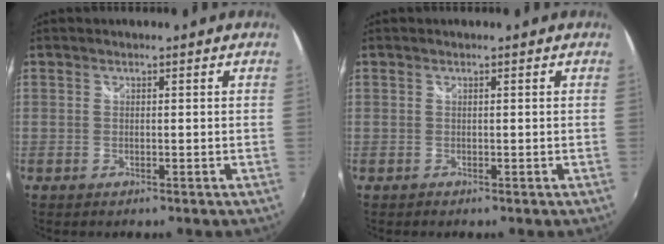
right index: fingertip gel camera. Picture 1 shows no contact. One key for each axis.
{"total": 0.0}